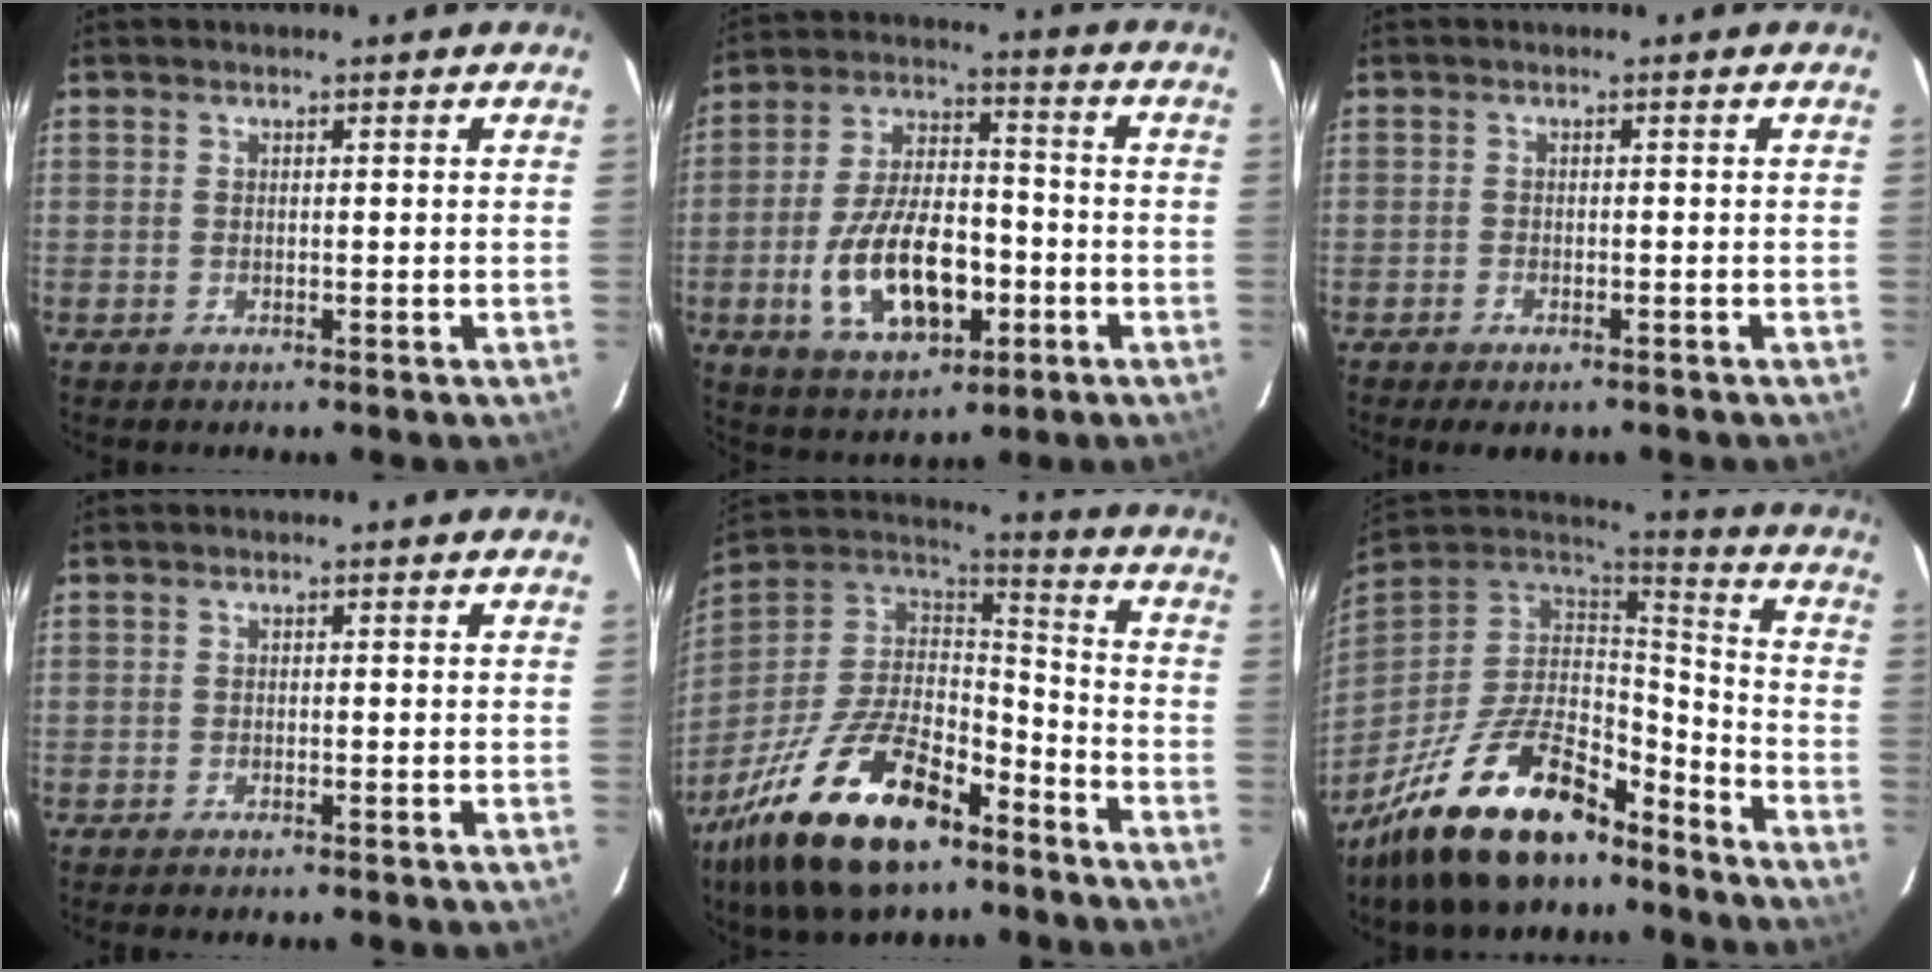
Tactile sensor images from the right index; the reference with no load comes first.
{"total": 16.4, "force": [-5.1, 8.4, 13.1], "torque": [-0.262, 0.006, -0.073]}
{"total": 3.3, "force": [-2.5, 1.3, 1.7], "torque": [-0.043, -0.011, -0.042]}
{"total": 1.2, "force": [-1.0, 0.2, 0.6], "torque": [-0.017, -0.002, -0.021]}
{"total": 26.7, "force": [-16.6, 12.1, 17.0], "torque": [-0.346, -0.015, -0.277]}
{"total": 24.8, "force": [-17.4, 10.1, 14.5], "torque": [-0.285, -0.008, -0.282]}